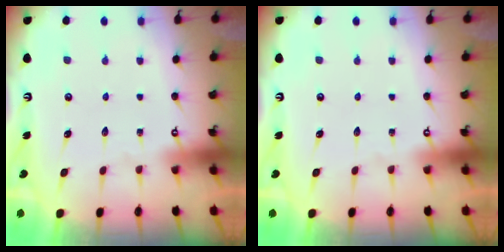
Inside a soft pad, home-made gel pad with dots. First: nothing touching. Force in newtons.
{"total": 0.0}